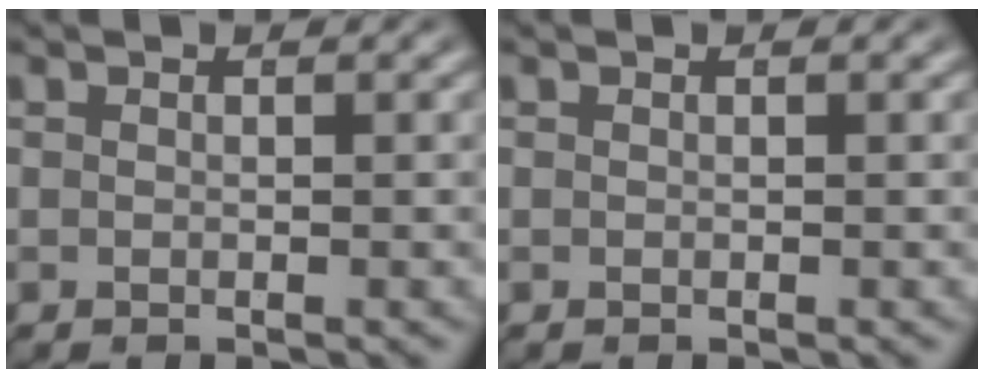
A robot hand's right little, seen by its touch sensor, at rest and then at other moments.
{"total": 0.0}